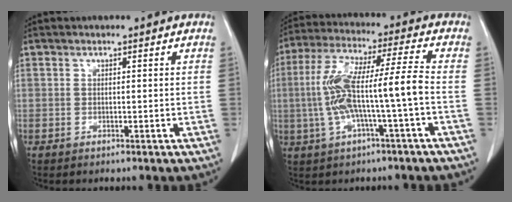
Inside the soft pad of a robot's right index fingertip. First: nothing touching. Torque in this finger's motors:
{"motor_torque": [1.08, 0.00, 0.77, 0.21]}